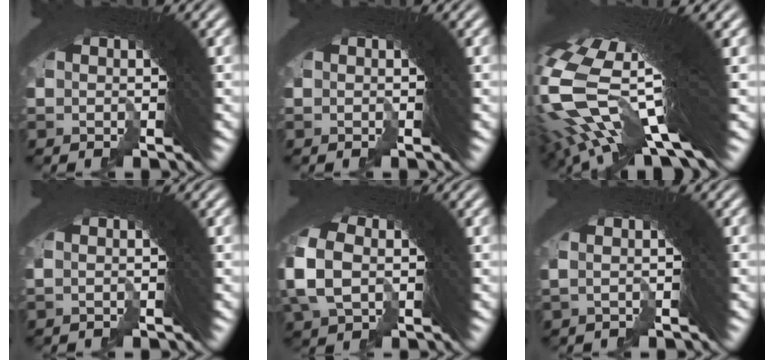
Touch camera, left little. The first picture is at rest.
{"total": 0.0}
{"total": 16.7, "force": [3.4, 7.2, 14.6], "torque": [-0.271, 0.001, 0.058]}
{"total": 0.8, "force": [0.3, -0.2, 0.7], "torque": [0.002, 0.012, 0.002]}
{"total": 2.3, "force": [-0.4, 1.5, 1.7], "torque": [-0.044, 0.001, 0.002]}
{"total": 1.9, "force": [0.5, 0.3, 1.8], "torque": [-0.012, 0.018, 0.000]}